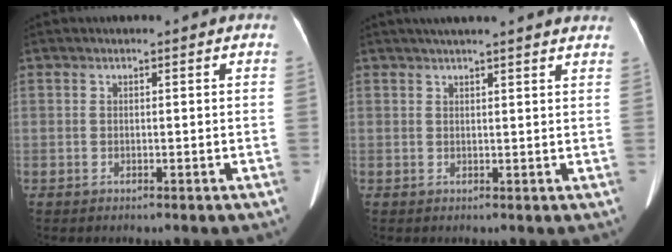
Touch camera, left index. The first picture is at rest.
{"total": 13.3, "force": [11.9, 1.0, 5.9], "torque": [-0.081, 0.034, 0.139]}